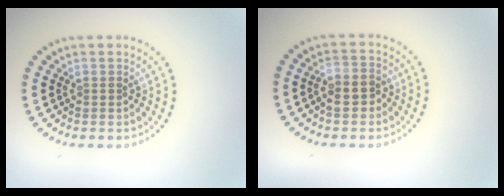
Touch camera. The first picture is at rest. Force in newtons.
{"total": 2.6, "press": 2.5, "slide": 0.8}